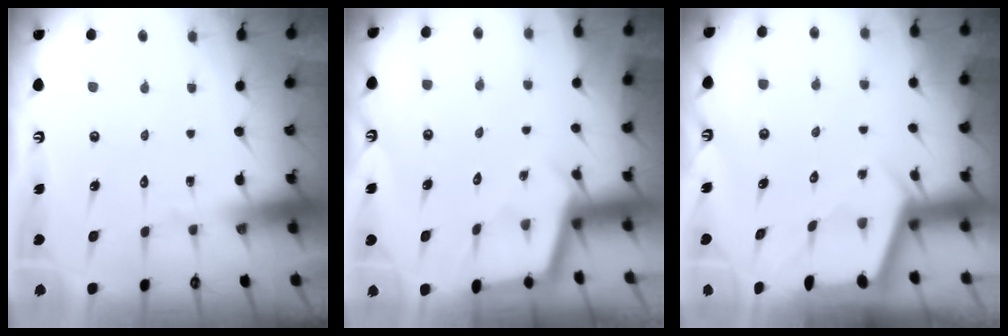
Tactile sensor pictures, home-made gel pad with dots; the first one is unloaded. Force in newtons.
{"total": 2.6, "press": 2.6, "slide": 0.1}
{"total": 2.7, "press": 2.7, "slide": 0.2}